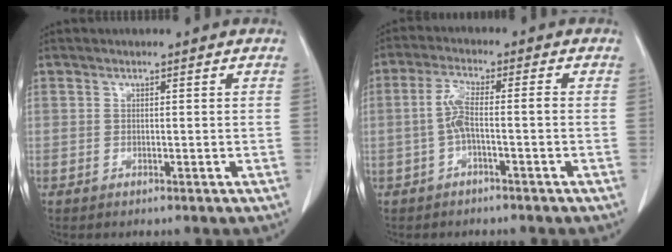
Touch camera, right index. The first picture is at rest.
{"total": 4.3, "force": [-0.9, 0.7, 4.2], "torque": [-0.087, 0.014, -0.018]}